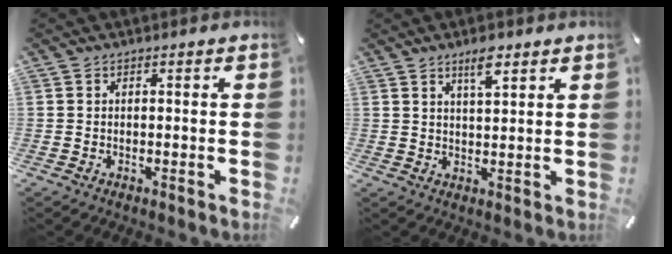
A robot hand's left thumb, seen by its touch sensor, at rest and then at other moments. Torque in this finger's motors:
{"motor_torque": [0.03, -0.01, 0.19, -0.02, 0.05]}